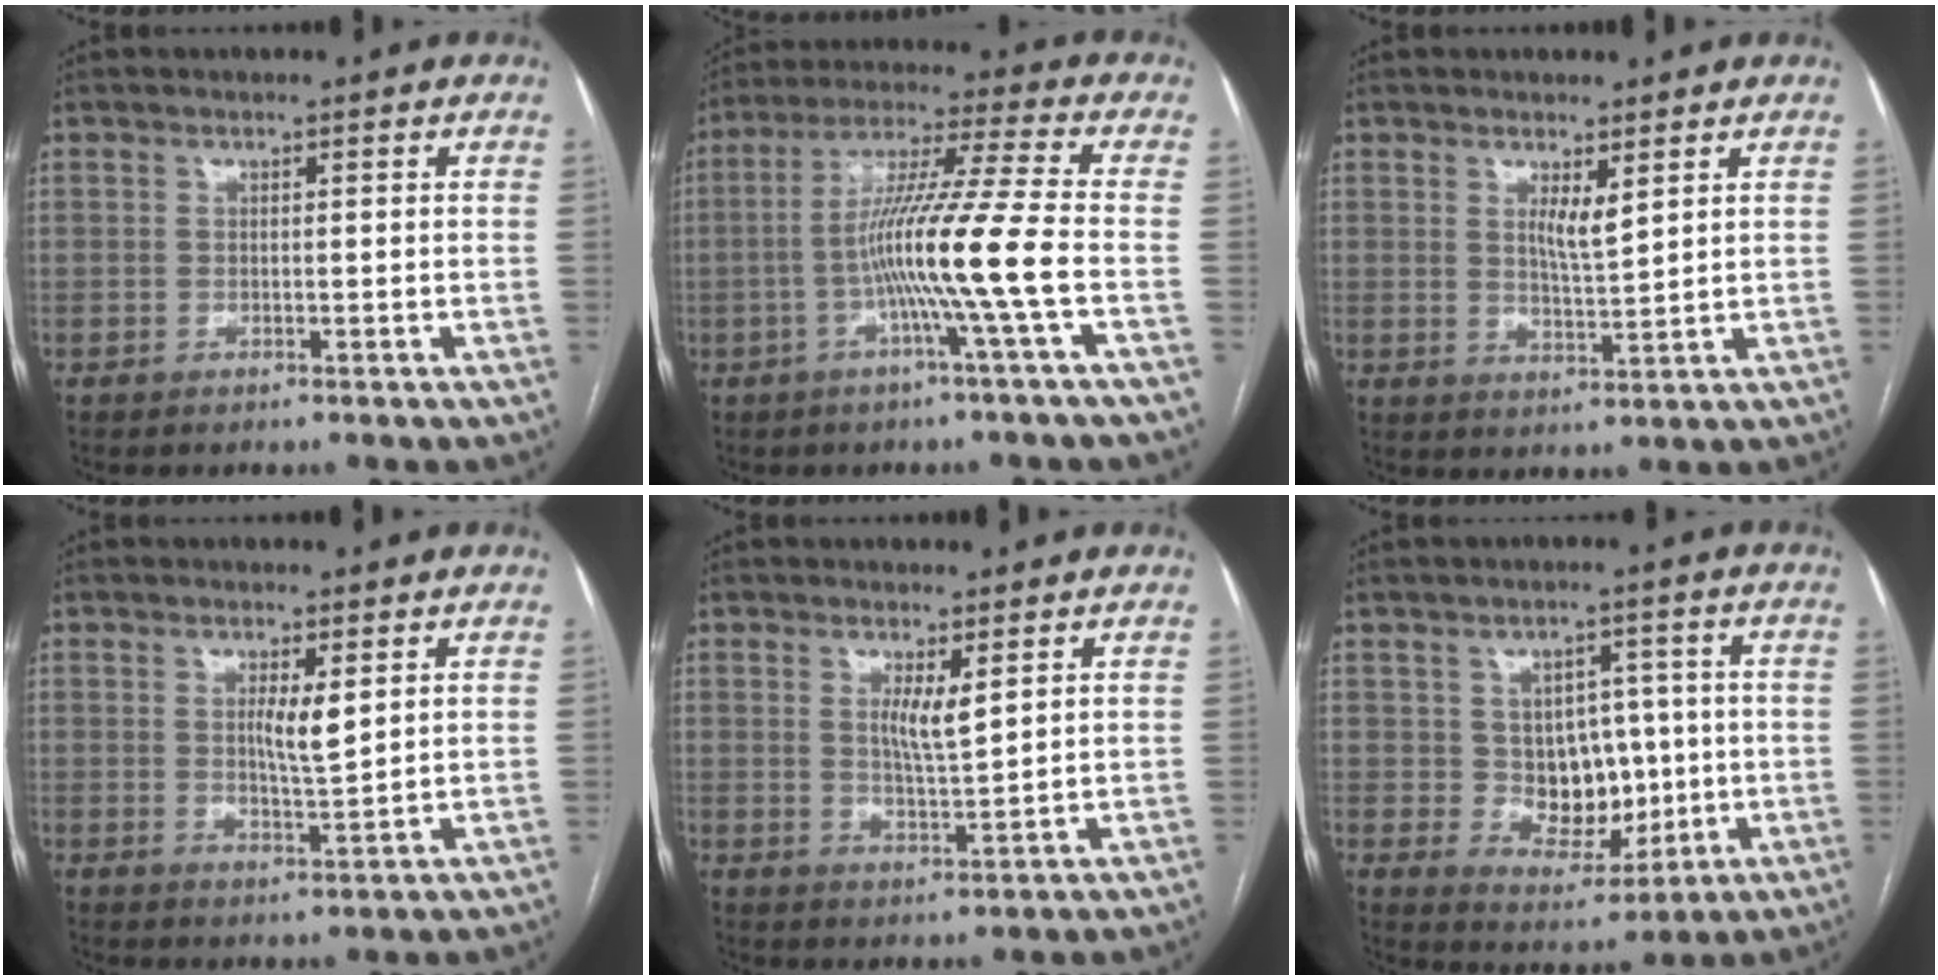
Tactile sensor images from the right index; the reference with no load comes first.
{"total": 12.8, "force": [-3.3, -2.2, 12.1], "torque": [-0.223, 0.002, -0.066]}
{"total": 3.4, "force": [1.6, 0.5, 3.0], "torque": [-0.056, -0.011, 0.033]}
{"total": 4.0, "force": [1.2, 0.6, 3.8], "torque": [-0.066, -0.008, 0.022]}
{"total": 4.0, "force": [1.6, 0.5, 3.7], "torque": [-0.068, -0.012, 0.031]}
{"total": 8.7, "force": [0.4, 6.5, 5.8], "torque": [-0.084, 0.014, 0.023]}